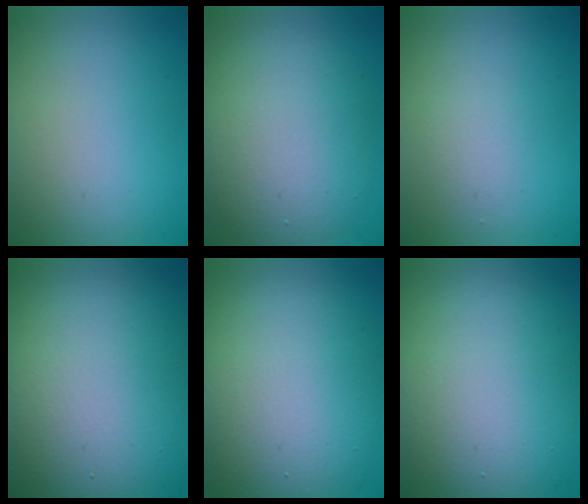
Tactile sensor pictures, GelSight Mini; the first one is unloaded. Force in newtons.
{"total": 7.5, "press": 7.5, "slide": 0.3}
{"total": 1.2, "press": 1.2, "slide": 0.0}
{"total": 16.3, "press": 16.2, "slide": 1.4}
{"total": 11.4, "press": 11.4, "slide": 0.4}
{"total": 14.8, "press": 14.8, "slide": 0.9}